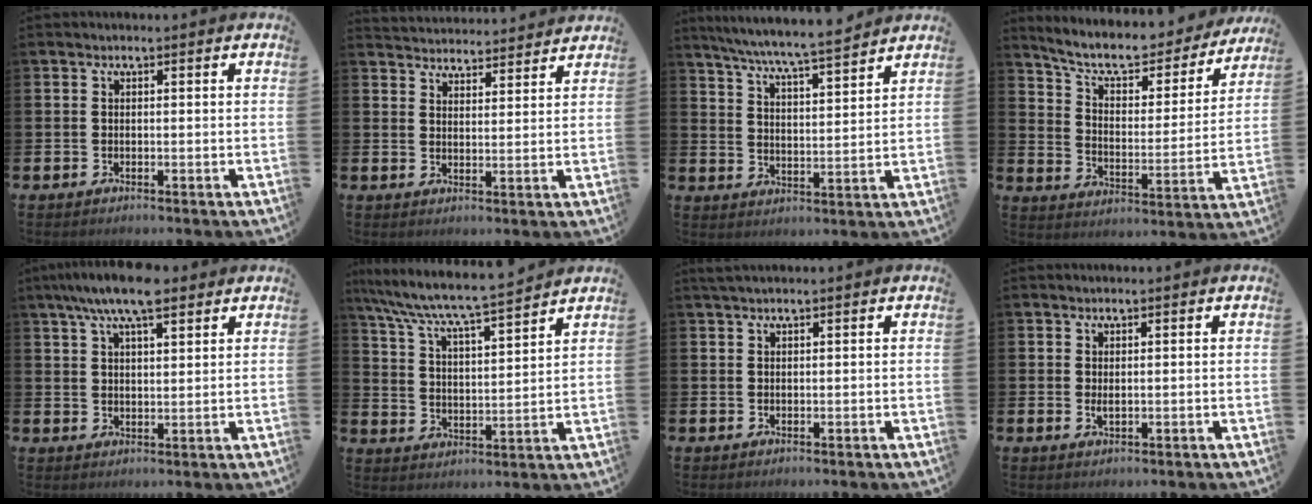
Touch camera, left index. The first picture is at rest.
{"total": 4.1, "force": [4.1, 0.4, -0.4], "torque": [-0.004, -0.030, 0.073]}
{"total": 7.2, "force": [6.8, -0.3, 2.3], "torque": [-0.071, -0.046, 0.118]}
{"total": 8.6, "force": [7.6, 2.5, 3.1], "torque": [-0.085, -0.052, 0.127]}
{"total": 8.1, "force": [6.5, 2.2, 4.2], "torque": [-0.079, -0.021, 0.115]}
{"total": 7.8, "force": [7.3, 0.2, 2.7], "torque": [-0.087, -0.053, 0.124]}
{"total": 1.2, "force": [1.1, 0.0, 0.5], "torque": [-0.010, 0.001, 0.020]}
{"total": 1.0, "force": [0.6, 0.3, 0.8], "torque": [-0.007, -0.003, 0.007]}